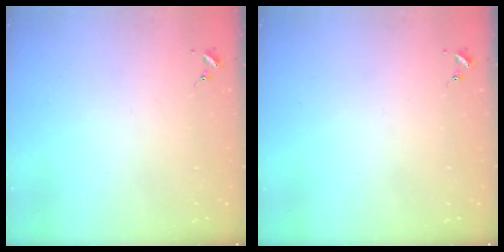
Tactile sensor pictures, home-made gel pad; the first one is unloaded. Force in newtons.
{"total": 0.0}